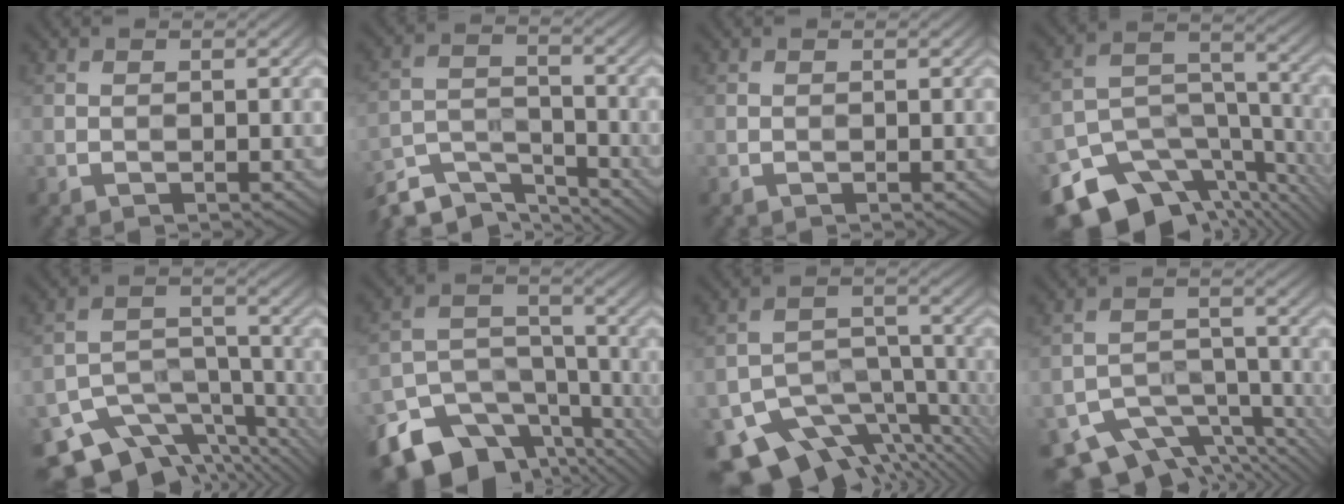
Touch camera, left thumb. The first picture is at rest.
{"total": 8.2, "force": [-6.9, 2.6, 3.5], "torque": [-0.076, -0.012, -0.138]}
{"total": 0.0}
{"total": 15.4, "force": [-10.8, 8.0, 7.6], "torque": [-0.175, -0.034, -0.154]}
{"total": 12.6, "force": [-9.6, 5.9, 5.6], "torque": [-0.108, -0.013, -0.145]}
{"total": 15.6, "force": [-11.1, 9.1, 6.2], "torque": [-0.149, -0.046, -0.160]}
{"total": 13.4, "force": [-9.3, 6.5, 7.0], "torque": [-0.140, -0.027, -0.133]}
{"total": 10.5, "force": [-8.2, 4.8, 4.4], "torque": [-0.074, -0.015, -0.125]}